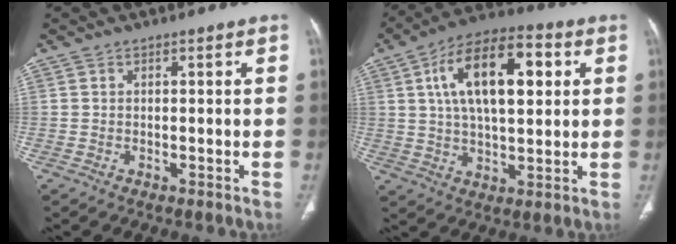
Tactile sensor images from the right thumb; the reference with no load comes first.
{"total": 18.1, "force": [5.0, 8.5, 15.1], "torque": [-0.236, 0.009, 0.079]}